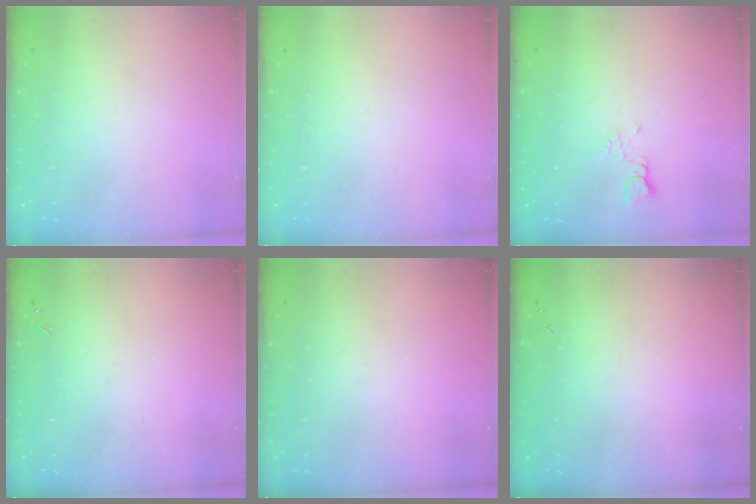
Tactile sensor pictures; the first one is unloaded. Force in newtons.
{"total": 0.0}
{"total": 4.3, "press": 4.2, "slide": 0.7}
{"total": 0.0}
{"total": 0.0}
{"total": 0.0}